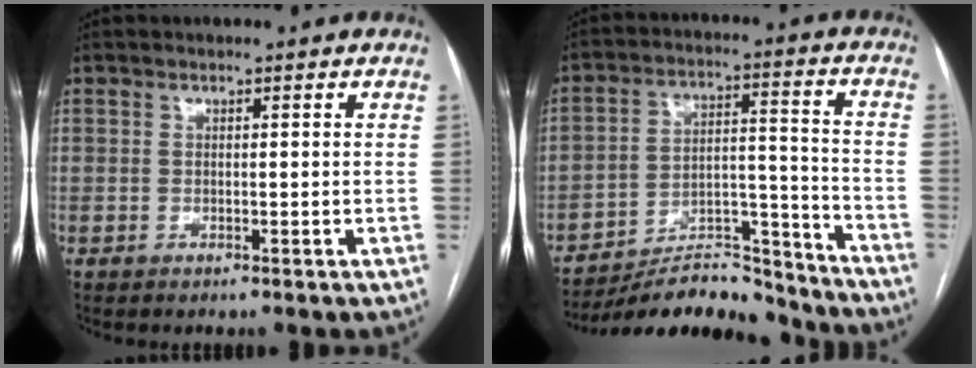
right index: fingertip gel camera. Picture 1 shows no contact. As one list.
[{"total": 16.2, "force": [-15.5, 3.1, 3.2], "torque": [-0.049, 0.039, -0.242]}]